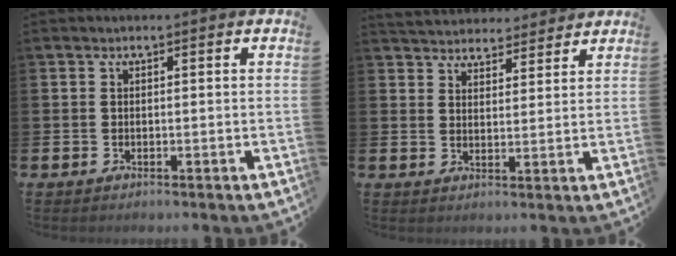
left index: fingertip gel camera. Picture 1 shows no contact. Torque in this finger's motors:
{"motor_torque": [0.78, -0.85, -0.03, 0.07]}